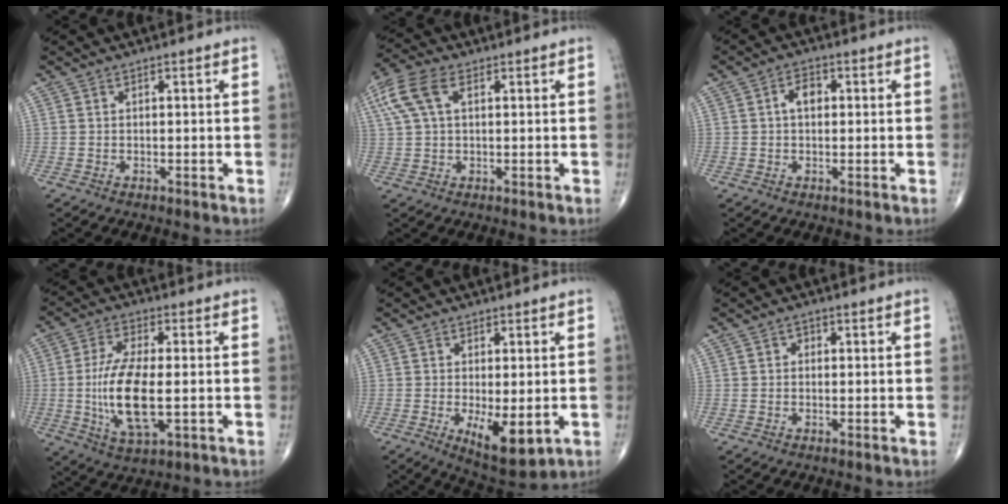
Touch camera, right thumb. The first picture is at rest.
{"total": 8.5, "force": [2.9, 4.6, 6.5], "torque": [-0.160, 0.026, 0.058]}
{"total": 3.4, "force": [0.4, 2.2, 2.5], "torque": [-0.035, 0.010, 0.002]}
{"total": 13.2, "force": [-1.3, 4.9, 12.2], "torque": [-0.249, -0.007, -0.022]}
{"total": 8.5, "force": [-1.9, 3.3, 7.6], "torque": [-0.110, -0.022, -0.019]}
{"total": 0.9, "force": [0.1, 0.8, 0.3], "torque": [0.002, 0.001, -0.002]}